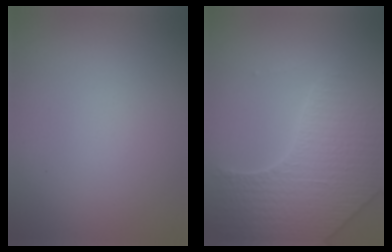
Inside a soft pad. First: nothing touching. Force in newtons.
{"total": 6.1, "press": 5.1, "slide": 3.3}